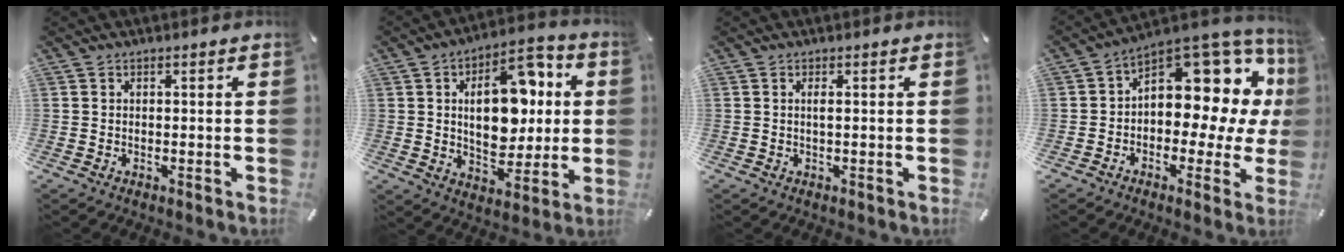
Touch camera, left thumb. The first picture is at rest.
{"total": 18.0, "force": [3.3, 11.2, 13.7], "torque": [-0.200, 0.002, 0.055]}
{"total": 1.1, "force": [0.1, 0.1, 1.1], "torque": [-0.023, -0.002, 0.002]}
{"total": 11.7, "force": [5.9, 7.0, 7.3], "torque": [-0.088, -0.077, 0.097]}